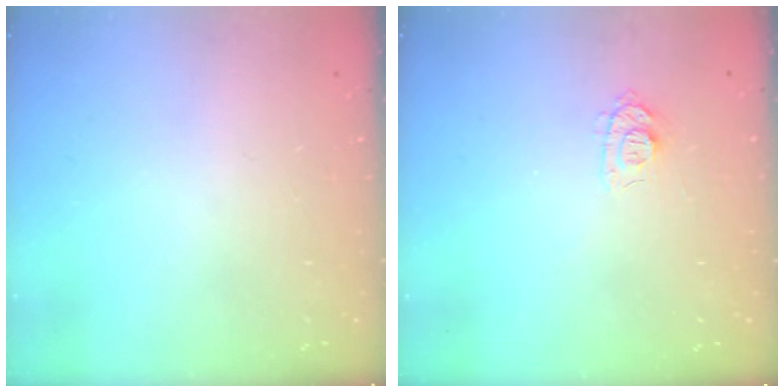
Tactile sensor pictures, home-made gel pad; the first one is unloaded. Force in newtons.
{"total": 8.6, "press": 8.5, "slide": 0.9}